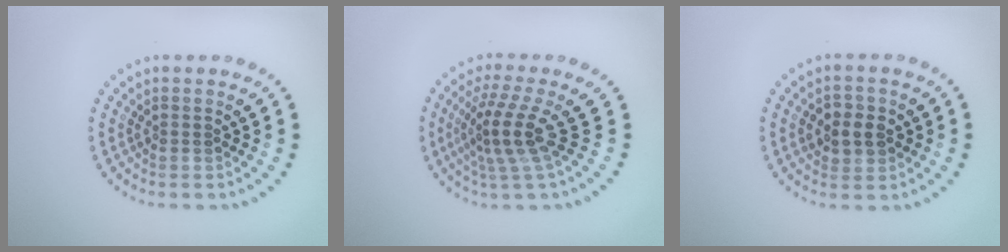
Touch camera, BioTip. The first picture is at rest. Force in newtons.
{"total": 4.1, "press": 2.9, "slide": 2.9}
{"total": 2.8, "press": 2.7, "slide": 0.3}